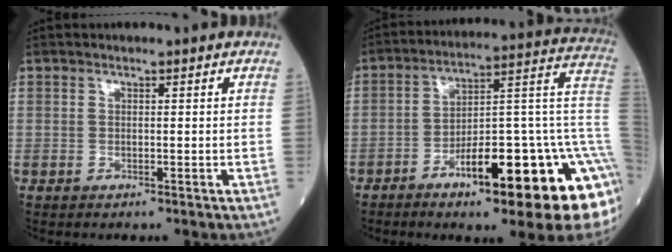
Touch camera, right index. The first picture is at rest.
{"total": 20.2, "force": [-7.3, 4.0, 18.4], "torque": [-0.167, 0.031, -0.101]}